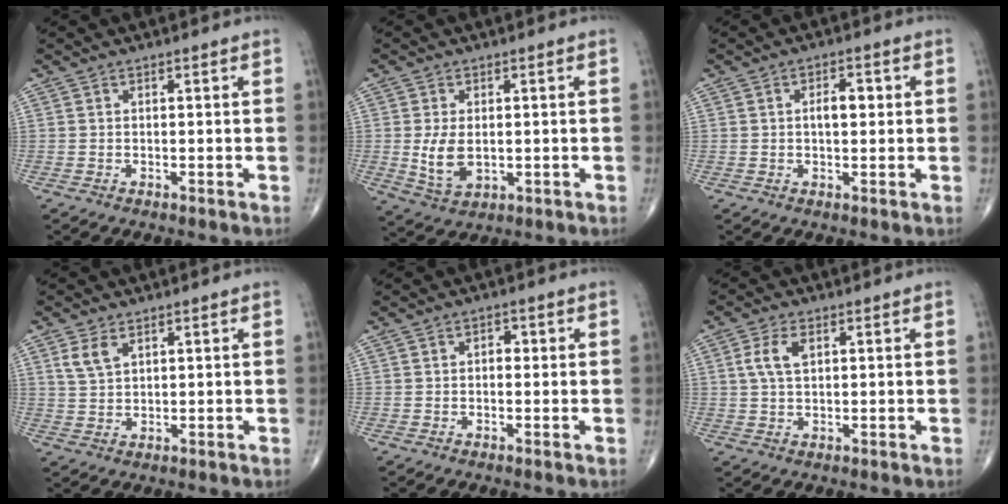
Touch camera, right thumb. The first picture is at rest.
{"total": 6.6, "force": [-0.1, 4.0, 5.2], "torque": [-0.095, -0.012, 0.008]}
{"total": 3.9, "force": [0.5, 2.0, 3.3], "torque": [-0.047, 0.004, 0.006]}
{"total": 3.9, "force": [2.0, 2.2, 2.5], "torque": [-0.046, -0.004, 0.047]}
{"total": 1.8, "force": [0.3, 1.2, 1.3], "torque": [-0.009, 0.005, 0.000]}
{"total": 4.7, "force": [1.4, 2.5, 3.8], "torque": [-0.082, 0.004, 0.027]}